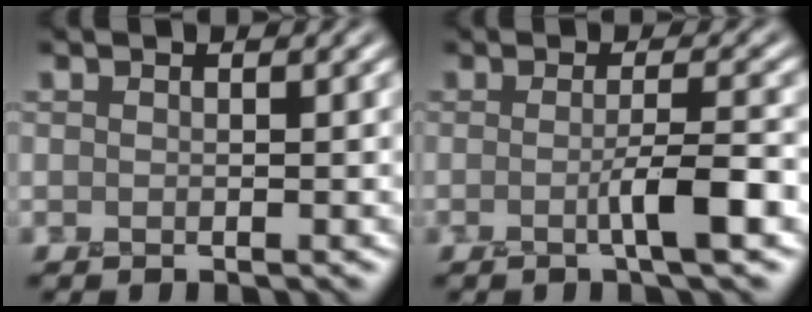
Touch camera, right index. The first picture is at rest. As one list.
[{"total": 3.1, "force": [-0.8, 0.1, 3.0], "torque": [-0.051, 0.008, -0.018]}]